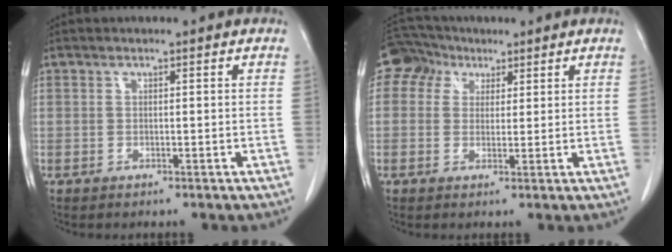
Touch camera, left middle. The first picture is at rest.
{"total": 5.6, "force": [2.9, 4.6, 1.1], "torque": [-0.024, 0.028, 0.053]}